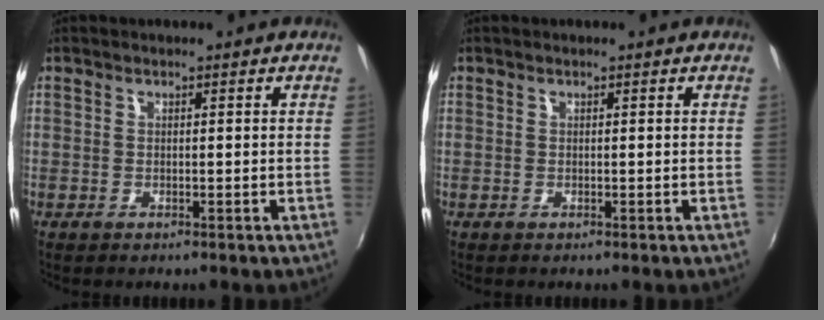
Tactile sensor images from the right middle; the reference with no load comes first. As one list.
[{"total": 0.0}]